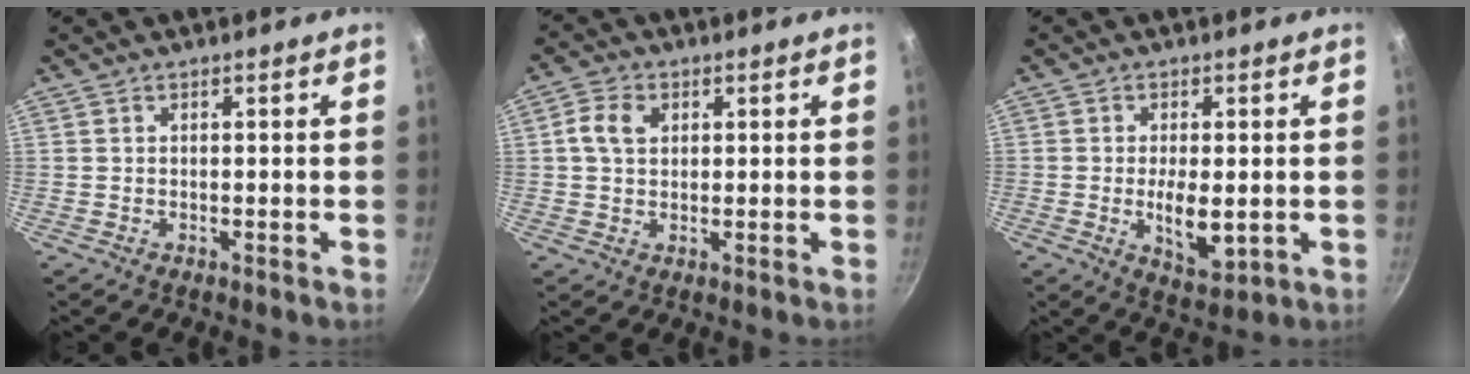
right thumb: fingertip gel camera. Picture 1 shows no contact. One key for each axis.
{"total": 4.8, "fx": 1.4, "fy": 3.5, "fz": 3.0, "tx": -0.057, "ty": 0.005, "tz": 0.024}
{"total": 6.9, "fx": -0.9, "fy": 3.2, "fz": 6.1, "tx": -0.094, "ty": -0.013, "tz": -0.007}